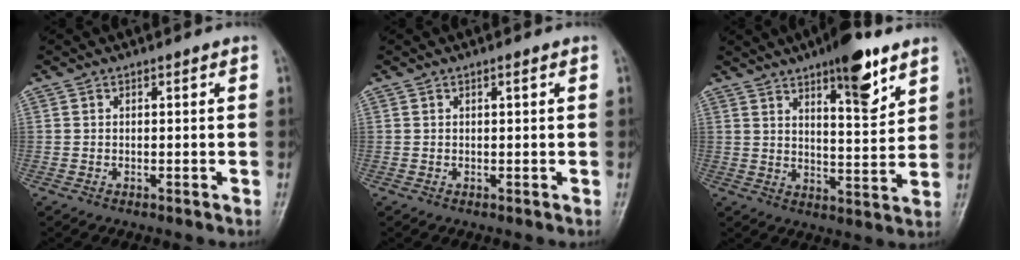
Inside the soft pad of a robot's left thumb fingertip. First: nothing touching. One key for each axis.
{"total": 0.5, "fx": 0.2, "fy": 0.1, "fz": 0.5, "tx": -0.008, "ty": 0.000, "tz": 0.003}
{"total": 11.8, "fx": 7.3, "fy": 3.5, "fz": 8.6, "tx": -0.105, "ty": -0.044, "tz": 0.110}